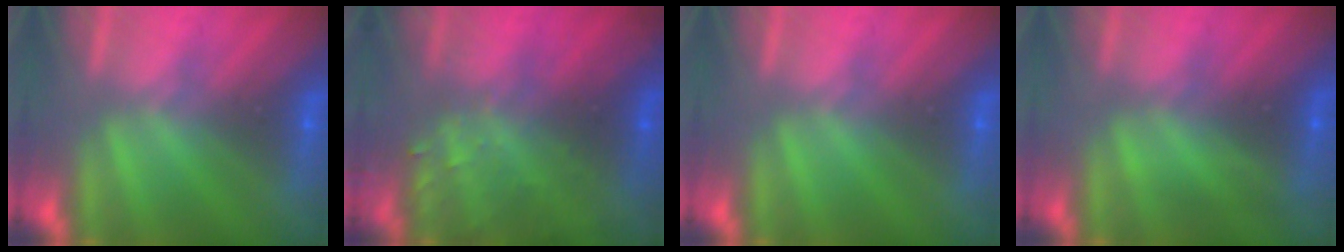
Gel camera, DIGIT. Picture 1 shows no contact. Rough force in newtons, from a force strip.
{"total": 9.1}
{"total": 0.0}
{"total": 1.6}